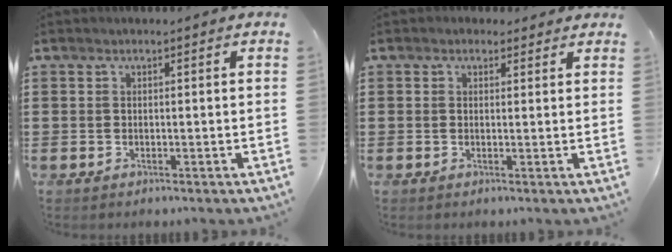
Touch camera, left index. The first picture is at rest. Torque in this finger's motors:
{"motor_torque": [1.24, -0.89, 0.14, 0.02]}